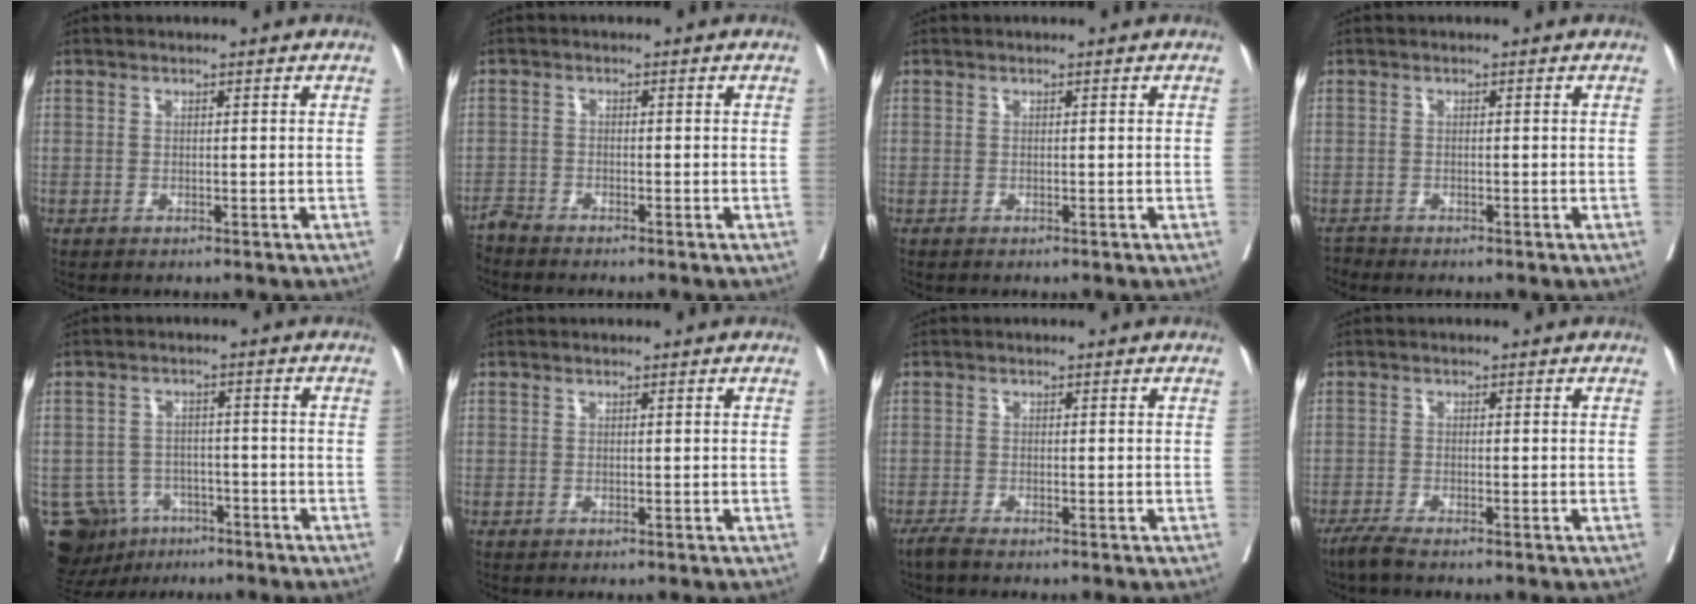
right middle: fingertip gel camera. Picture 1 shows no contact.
{"total": 1.9, "force": [-1.9, -0.2, 0.0], "torque": [0.003, -0.008, -0.041]}
{"total": 0.0}
{"total": 0.8, "force": [-0.7, -0.1, -0.3], "torque": [0.002, -0.007, -0.015]}
{"total": 10.5, "force": [-6.0, 8.0, 3.1], "torque": [-0.069, 0.011, -0.083]}
{"total": 0.0}
{"total": 1.5, "force": [-1.3, 0.0, 0.7], "torque": [-0.022, -0.005, -0.028]}
{"total": 2.2, "force": [-1.9, -0.1, 1.2], "torque": [-0.032, -0.007, -0.042]}